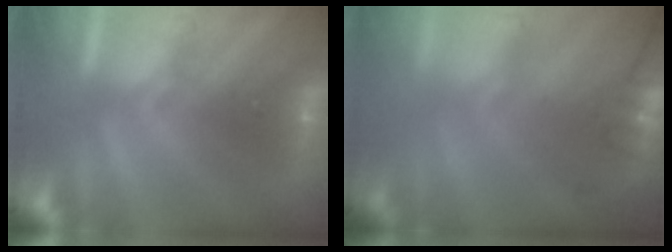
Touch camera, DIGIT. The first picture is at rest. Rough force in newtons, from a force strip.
{"total": 9.4}